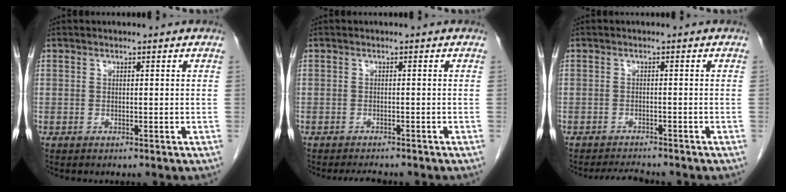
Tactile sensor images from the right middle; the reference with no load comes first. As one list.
[{"total": 2.8, "force": [-2.6, 0.7, 0.9], "torque": [-0.014, -0.006, -0.035]}, {"total": 3.1, "force": [-3.0, 0.2, 0.5], "torque": [-0.013, -0.012, -0.048]}]